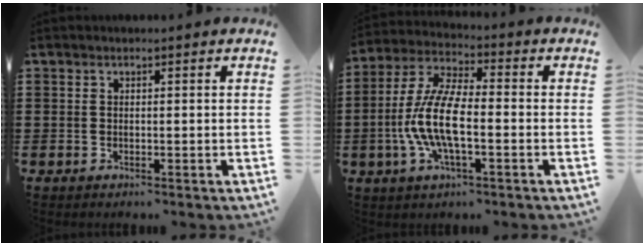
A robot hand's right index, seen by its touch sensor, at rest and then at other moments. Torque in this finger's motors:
{"motor_torque": [2.14, 0.00, 1.05, 0.21]}